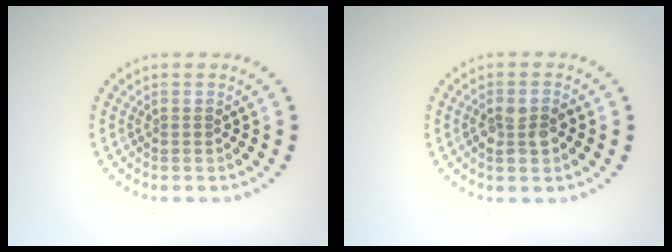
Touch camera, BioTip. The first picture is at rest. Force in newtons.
{"total": 2.5, "press": 2.4, "slide": 0.6}